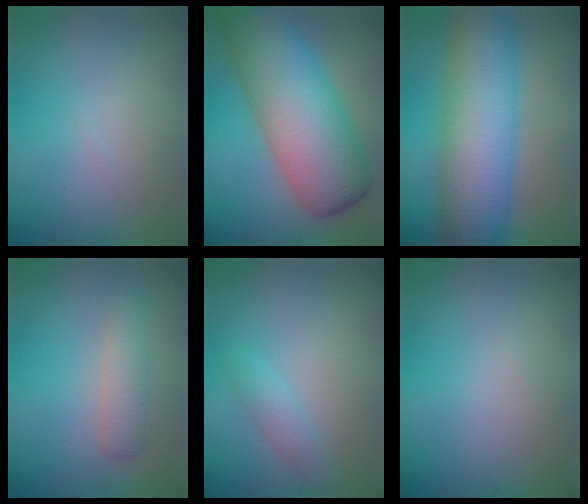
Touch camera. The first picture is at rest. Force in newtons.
{"total": 12.0, "press": 12.0, "slide": 0.3}
{"total": 10.4, "press": 10.4, "slide": 0.4}
{"total": 2.2, "press": 2.2, "slide": 0.0}
{"total": 1.9, "press": 1.9, "slide": 0.1}
{"total": 0.0}